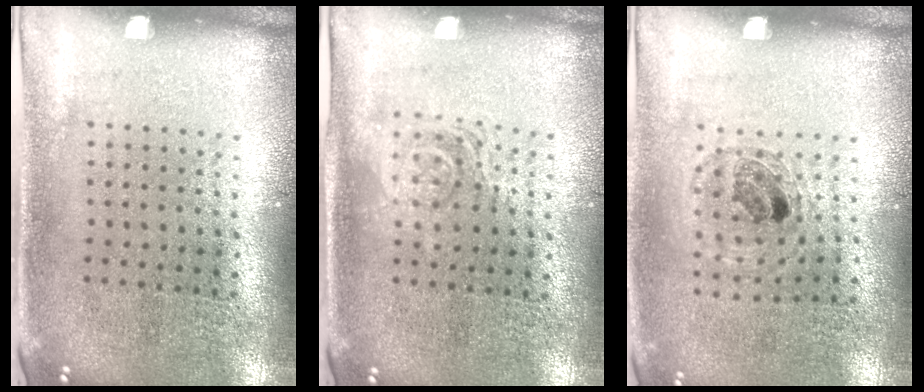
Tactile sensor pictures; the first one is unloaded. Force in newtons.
{"total": 1.3, "press": 1.2, "slide": 0.5}
{"total": 0.9, "press": 0.9, "slide": 0.1}